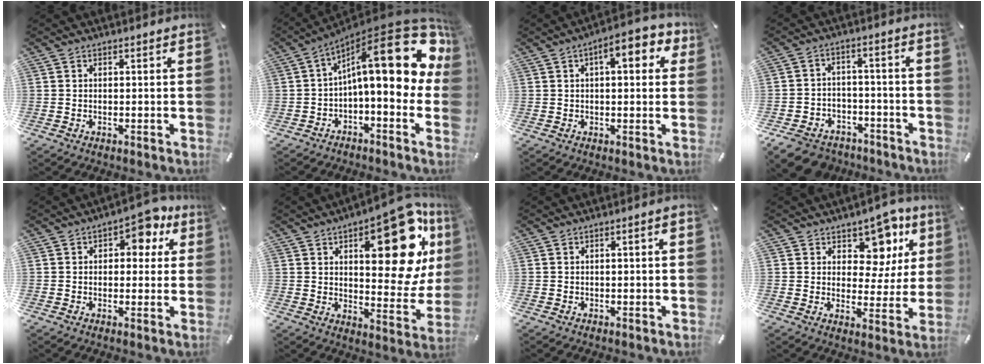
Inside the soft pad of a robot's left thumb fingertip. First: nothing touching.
{"total": 24.3, "force": [6.4, 8.5, 21.9], "torque": [-0.334, -0.051, 0.108]}
{"total": 9.0, "force": [3.3, 3.5, 7.6], "torque": [-0.109, -0.008, 0.047]}
{"total": 9.2, "force": [-6.8, 5.3, 3.0], "torque": [-0.053, 0.049, -0.126]}
{"total": 7.2, "force": [3.2, 4.4, 4.7], "torque": [-0.046, -0.013, 0.046]}
{"total": 27.6, "force": [10.8, 12.4, 22.2], "torque": [-0.271, -0.071, 0.173]}
{"total": 1.6, "force": [-0.2, 0.3, 1.6], "torque": [-0.025, -0.001, -0.003]}
{"total": 11.1, "force": [6.9, 7.2, 4.9], "torque": [-0.059, -0.057, 0.121]}